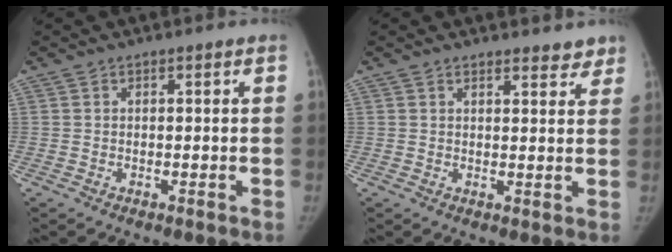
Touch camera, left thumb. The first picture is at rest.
{"total": 4.1, "force": [3.6, 1.6, 1.2], "torque": [0.011, -0.020, 0.039]}